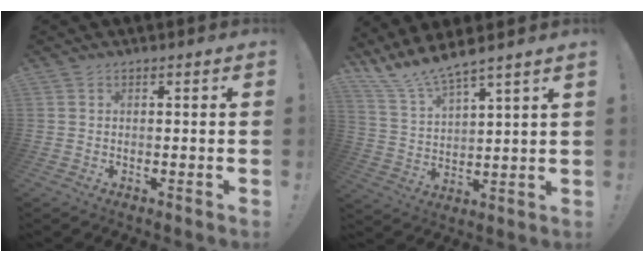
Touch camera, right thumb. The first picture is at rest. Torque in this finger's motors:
{"motor_torque": [-0.23, 0.48, 1.34, 1.36, 0.07]}